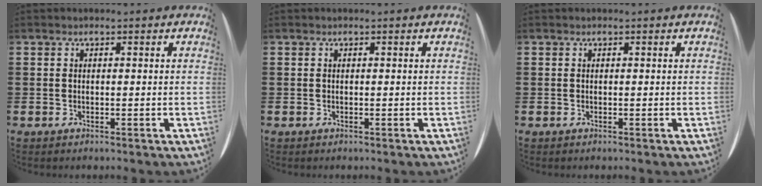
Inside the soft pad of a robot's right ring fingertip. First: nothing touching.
{"total": 0.0}
{"total": 0.0}